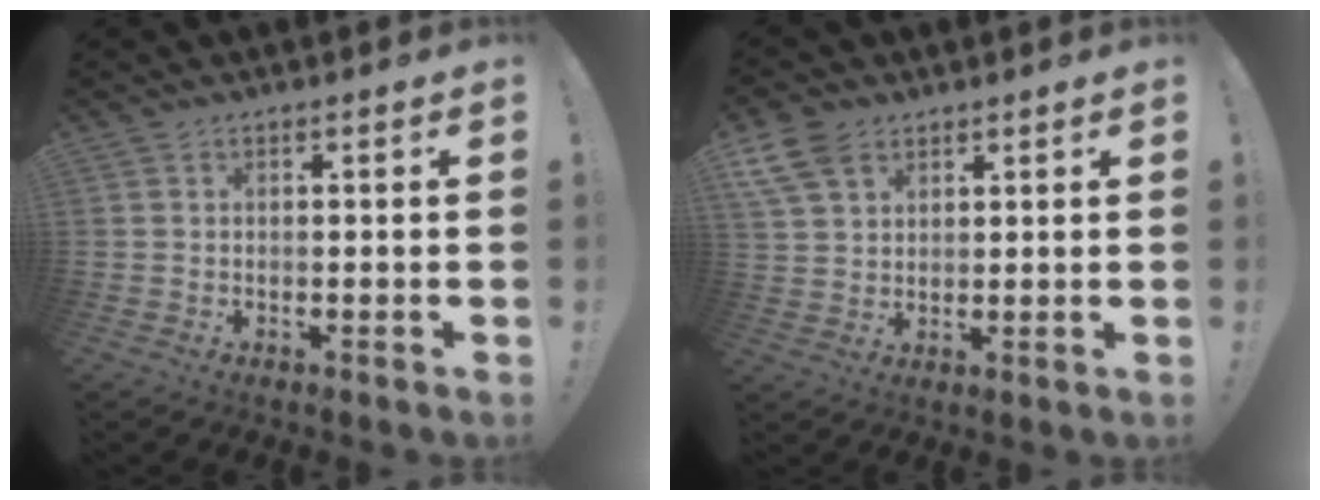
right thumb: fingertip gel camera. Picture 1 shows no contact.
{"total": 9.2, "force": [5.5, 5.8, 4.5], "torque": [-0.082, -0.020, 0.107]}